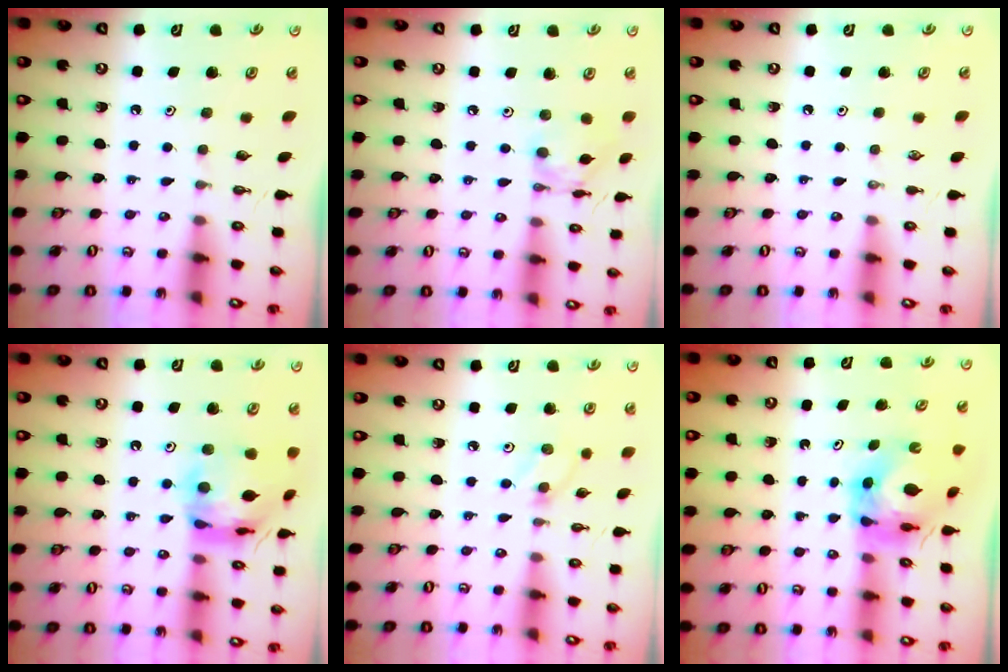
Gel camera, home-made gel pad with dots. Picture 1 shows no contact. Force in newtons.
{"total": 9.2, "press": 9.2, "slide": 0.6}
{"total": 0.0}
{"total": 16.0, "press": 15.9, "slide": 1.9}
{"total": 4.1, "press": 4.1, "slide": 0.5}
{"total": 7.0, "press": 7.0, "slide": 0.6}